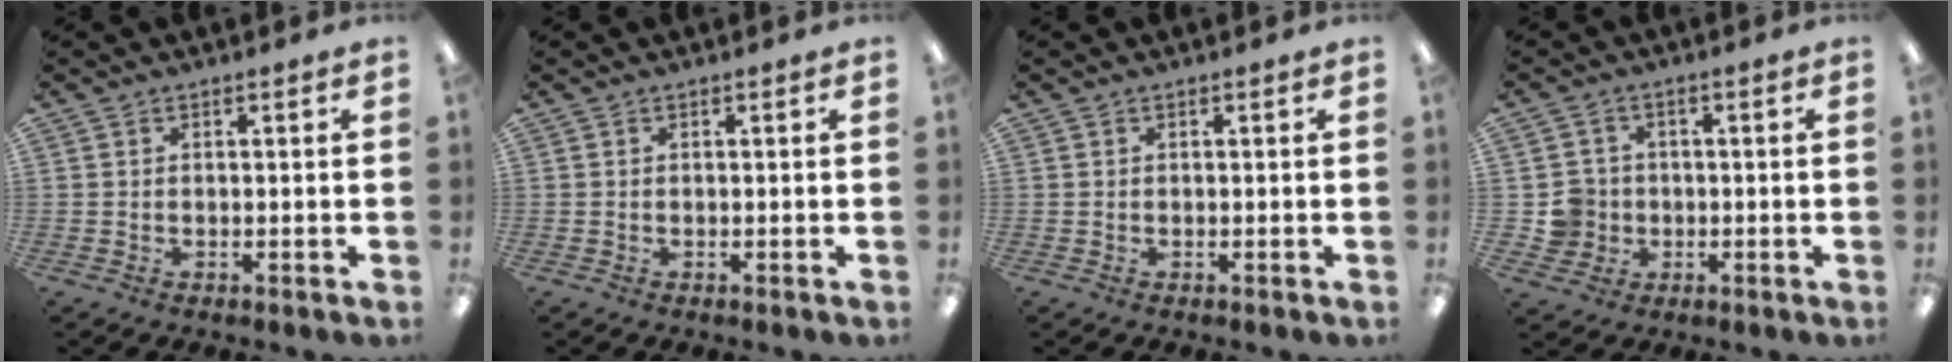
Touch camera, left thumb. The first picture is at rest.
{"total": 0.0}
{"total": 0.0}
{"total": 5.8, "force": [-0.6, 5.7, 0.8], "torque": [-0.025, 0.012, -0.006]}